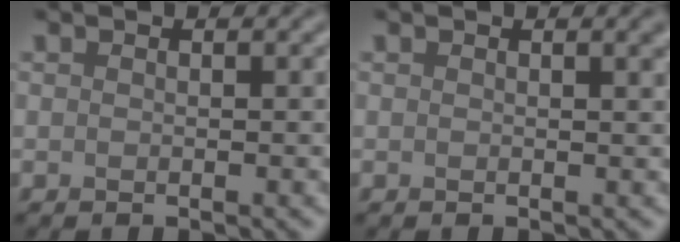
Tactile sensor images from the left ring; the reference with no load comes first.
{"total": 1.4, "force": [0.7, 0.5, 1.1], "torque": [-0.006, 0.005, 0.008]}